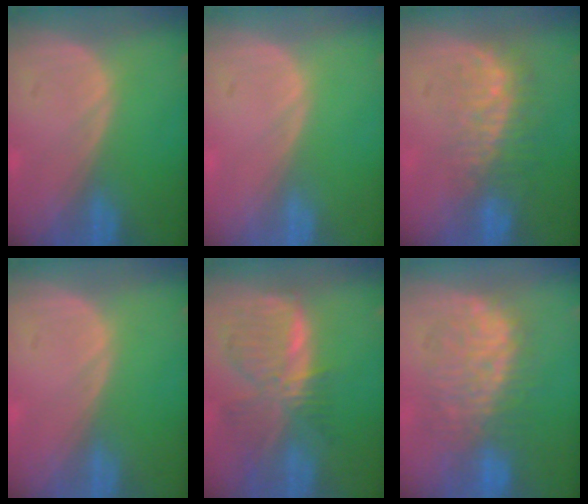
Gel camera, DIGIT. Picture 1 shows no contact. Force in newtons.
{"total": 0.0}
{"total": 8.0, "press": 7.4, "slide": 3.0}
{"total": 0.0}
{"total": 8.4, "press": 7.4, "slide": 4.1}
{"total": 9.1, "press": 8.9, "slide": 1.7}